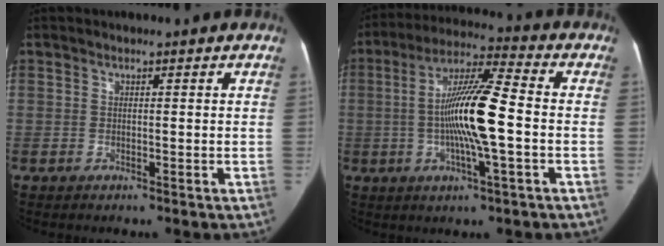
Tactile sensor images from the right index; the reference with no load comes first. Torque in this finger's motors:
{"motor_torque": [1.51, -0.63, 0.50, 0.21]}